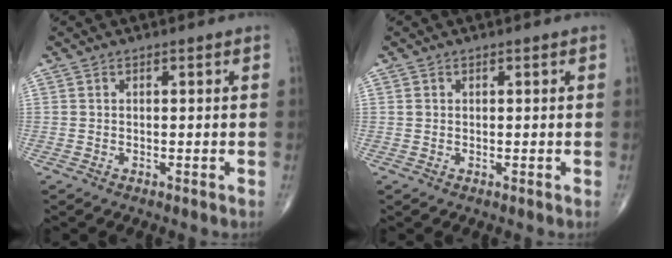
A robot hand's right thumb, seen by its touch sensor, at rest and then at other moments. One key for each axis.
{"total": 0.5, "fx": 0.2, "fy": 0.5, "fz": 0.2, "tx": 0.000, "ty": 0.001, "tz": 0.004}